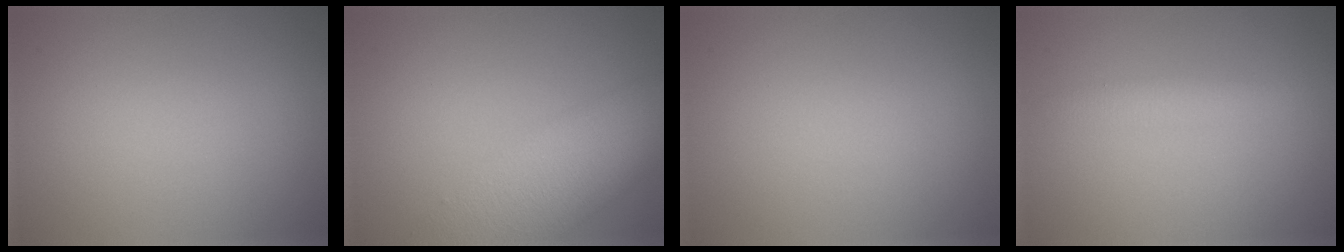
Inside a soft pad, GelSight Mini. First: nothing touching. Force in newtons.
{"total": 10.0, "press": 10.0, "slide": 0.7}
{"total": 0.0}
{"total": 1.6, "press": 1.6, "slide": 0.1}